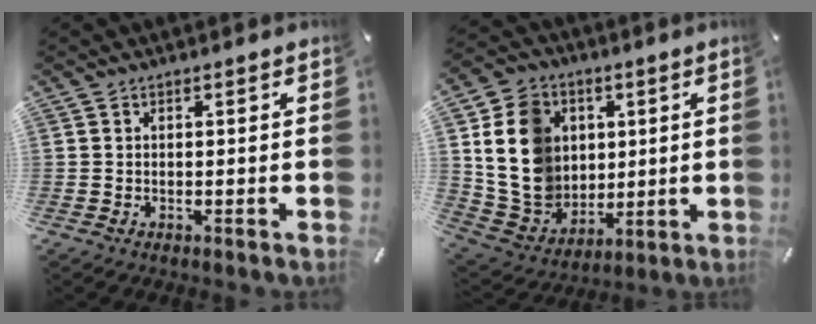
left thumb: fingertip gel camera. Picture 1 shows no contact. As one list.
[{"total": 16.7, "force": [3.3, 14.5, 7.6], "torque": [-0.164, -0.010, 0.067]}]